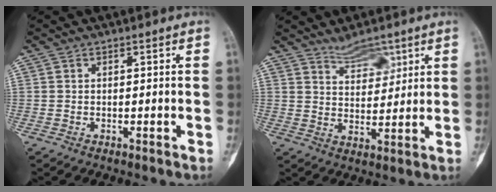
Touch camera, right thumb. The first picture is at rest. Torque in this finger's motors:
{"motor_torque": [0.06, 1.60, 0.11, 0.03, 0.02]}